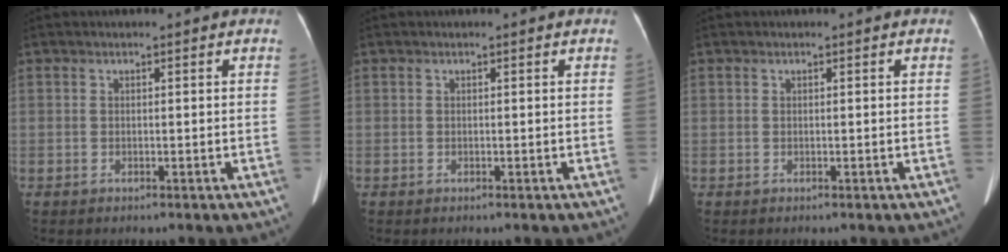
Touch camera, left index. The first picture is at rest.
{"total": 0.0}
{"total": 0.0}